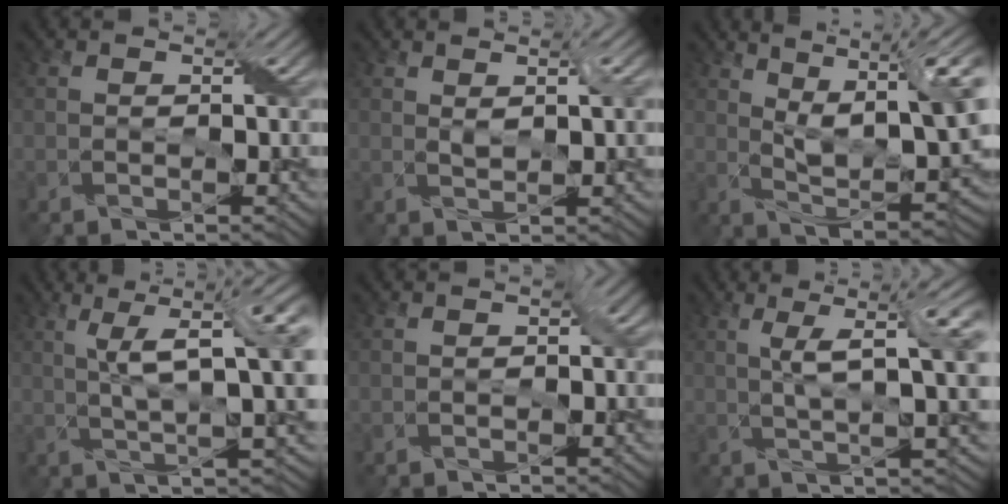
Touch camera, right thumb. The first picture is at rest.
{"total": 1.8, "force": [0.8, 0.4, 1.5], "torque": [-0.030, -0.002, 0.018]}
{"total": 12.8, "force": [5.1, 4.7, 10.7], "torque": [-0.195, 0.008, 0.078]}
{"total": 11.3, "force": [3.3, 3.1, 10.4], "torque": [-0.170, 0.011, 0.055]}
{"total": 1.4, "force": [-0.3, 0.9, 1.0], "torque": [-0.012, 0.000, -0.003]}
{"total": 8.7, "force": [2.2, 1.9, 8.2], "torque": [-0.138, 0.016, 0.041]}